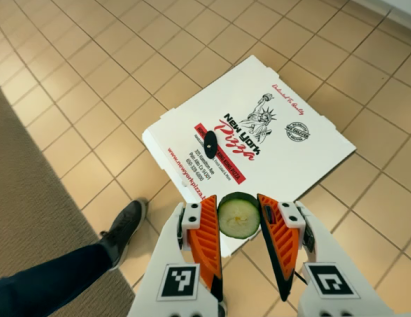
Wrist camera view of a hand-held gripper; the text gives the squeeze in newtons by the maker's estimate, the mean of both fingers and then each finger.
{"total": 6.9, "left": 7.0, "right": 6.7}